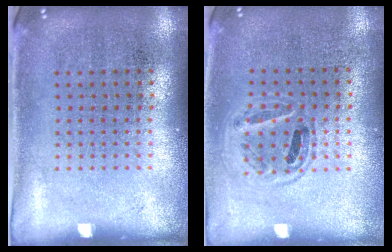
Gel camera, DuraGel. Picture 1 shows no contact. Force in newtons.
{"total": 0.9, "press": 0.9, "slide": 0.4}